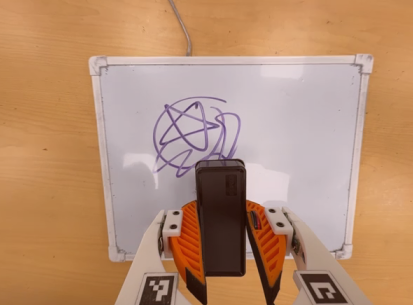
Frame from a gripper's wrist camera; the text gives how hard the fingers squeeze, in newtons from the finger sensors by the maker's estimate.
{"total": 8.3, "left": 6.9, "right": 9.7}